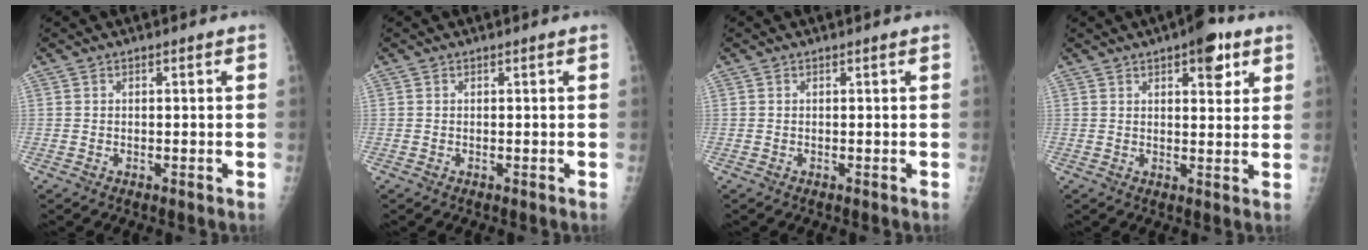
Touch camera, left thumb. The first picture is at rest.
{"total": 0.0}
{"total": 0.0}
{"total": 7.4, "force": [4.0, 3.1, 5.5], "torque": [-0.049, -0.013, 0.047]}